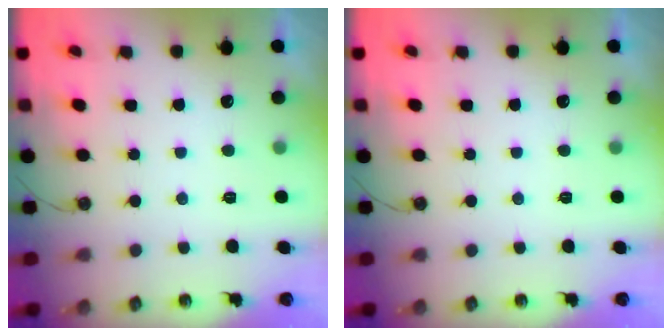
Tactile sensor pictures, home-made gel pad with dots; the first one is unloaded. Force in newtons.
{"total": 0.0}